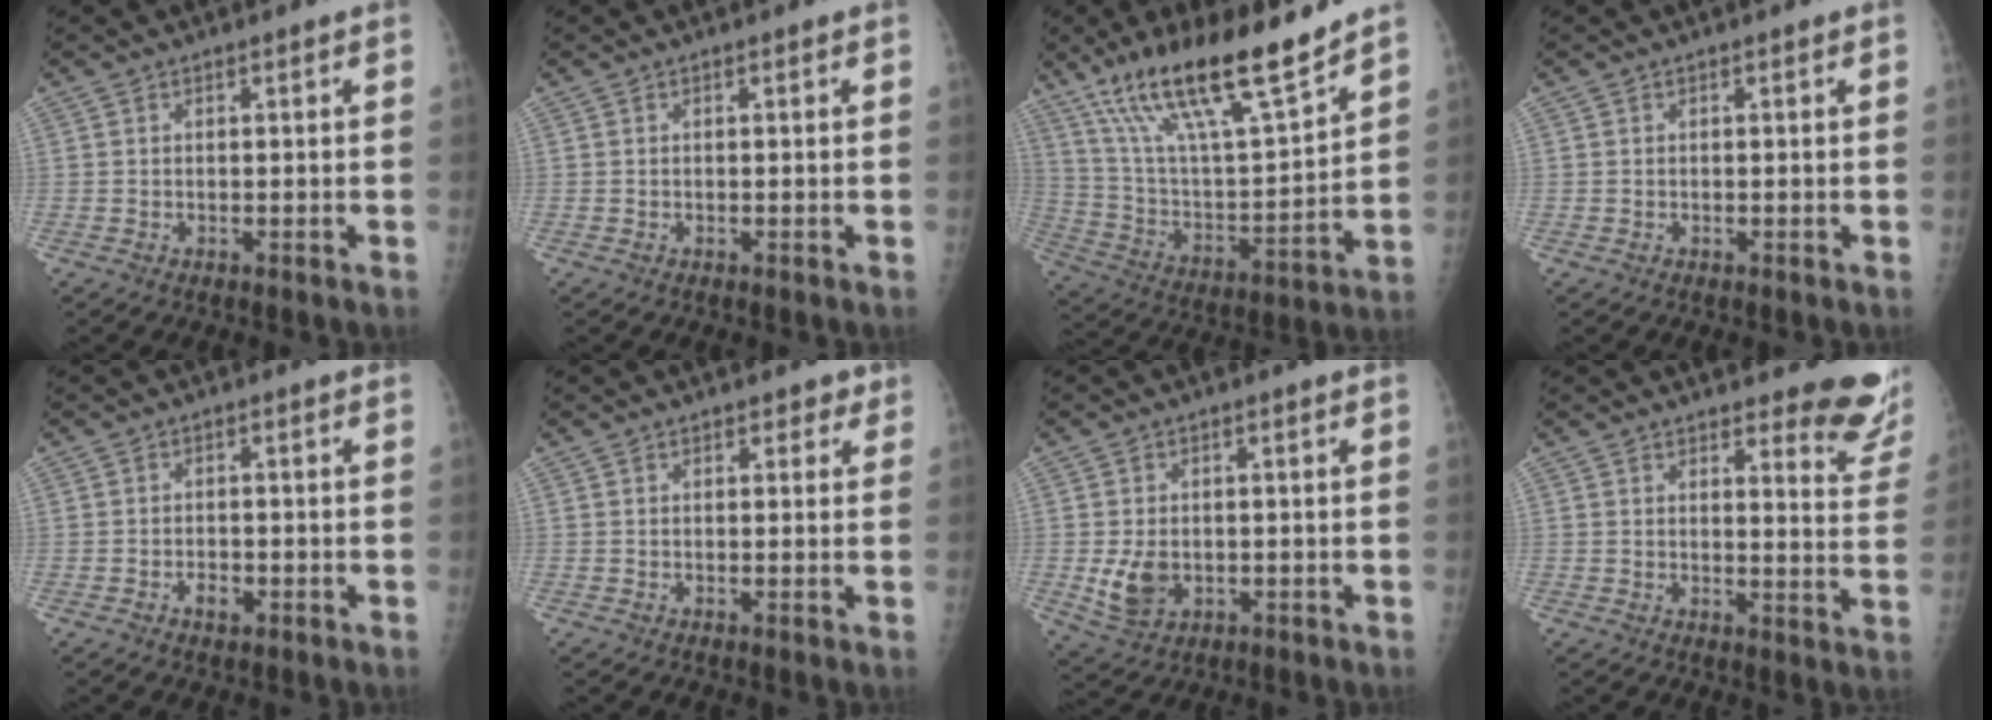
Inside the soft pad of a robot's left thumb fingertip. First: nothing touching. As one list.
[{"total": 0.0}, {"total": 21.8, "force": [15.7, 4.1, 14.6], "torque": [-0.239, -0.066, 0.286]}, {"total": 0.0}, {"total": 2.4, "force": [-1.1, 1.5, 1.5], "torque": [-0.017, 0.005, -0.015]}, {"total": 2.0, "force": [1.4, 1.3, 0.7], "torque": [0.014, -0.005, 0.012]}, {"total": 6.0, "force": [-0.7, 4.4, 4.0], "torque": [-0.064, -0.009, 0.000]}, {"total": 10.9, "force": [9.4, 2.9, 4.7], "torque": [-0.017, -0.074, 0.092]}]